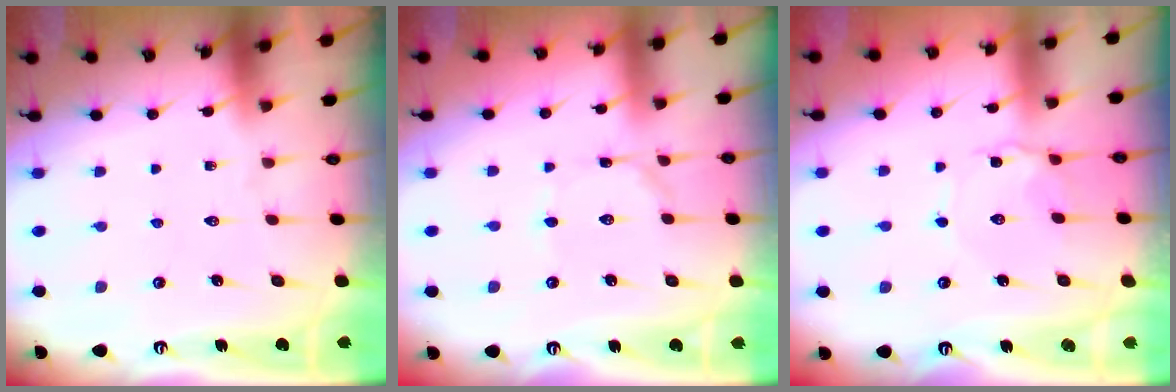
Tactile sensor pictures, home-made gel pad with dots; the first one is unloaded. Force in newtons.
{"total": 1.4, "press": 1.4, "slide": 0.1}
{"total": 2.7, "press": 2.7, "slide": 0.2}